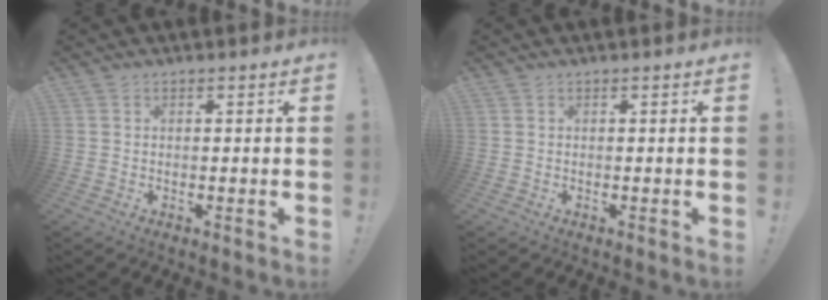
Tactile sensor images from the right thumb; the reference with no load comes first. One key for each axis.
{"total": 0.0}